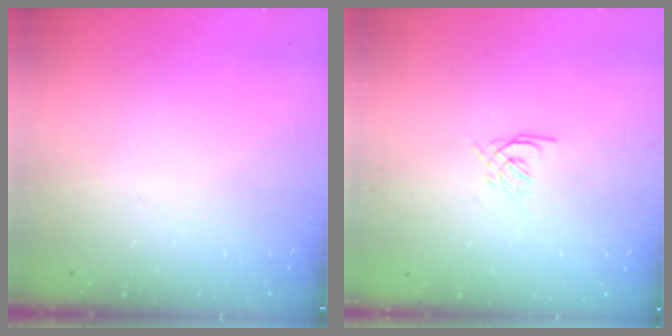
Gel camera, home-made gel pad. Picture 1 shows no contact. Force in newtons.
{"total": 1.2, "press": 1.1, "slide": 0.5}